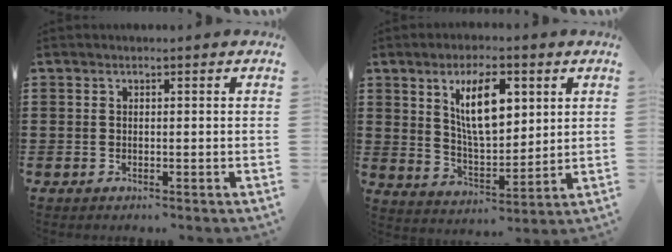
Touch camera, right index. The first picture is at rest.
{"total": 9.9, "force": [3.8, 4.3, 8.1], "torque": [-0.147, 0.004, 0.061]}